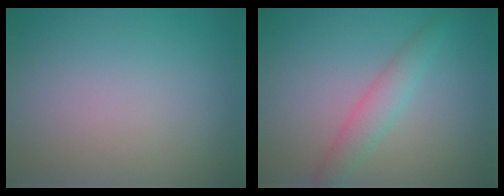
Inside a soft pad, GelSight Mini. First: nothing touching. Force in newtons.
{"total": 2.9, "press": 2.9, "slide": 0.1}